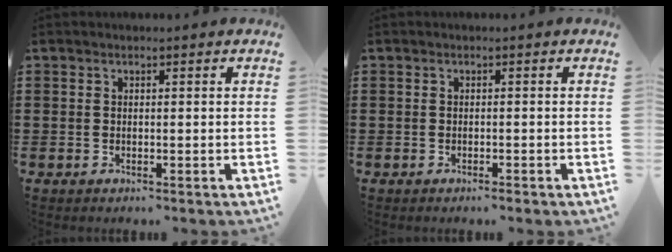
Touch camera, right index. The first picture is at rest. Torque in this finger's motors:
{"motor_torque": [0.99, 1.00, 0.05, -0.04]}